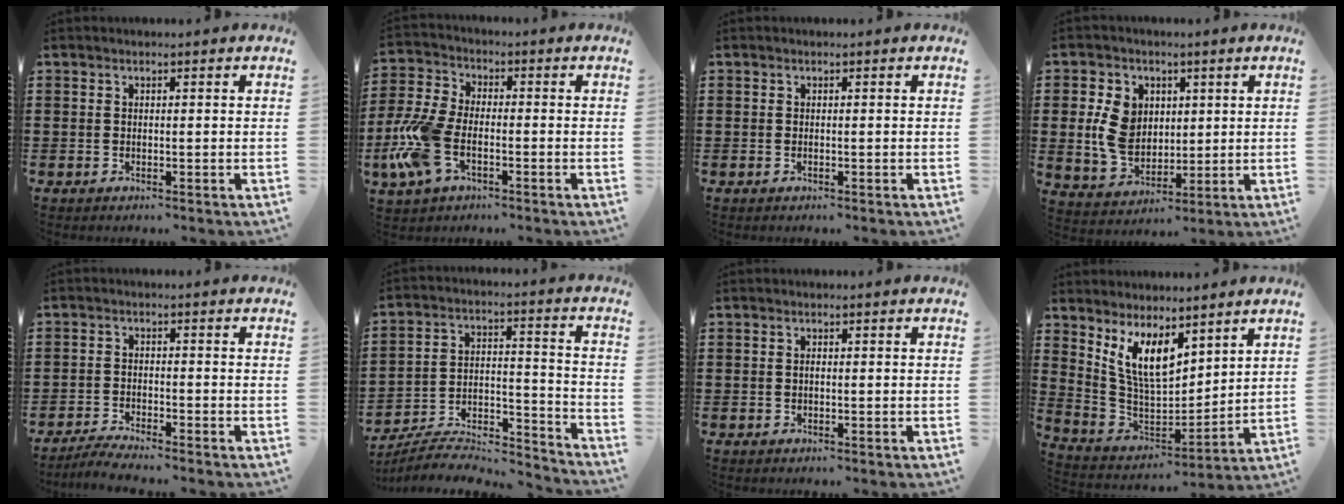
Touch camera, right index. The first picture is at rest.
{"total": 9.1, "force": [-3.5, 4.9, 6.8], "torque": [-0.176, -0.005, -0.071]}
{"total": 0.0}
{"total": 8.6, "force": [1.0, 6.9, 5.0], "torque": [-0.119, 0.005, 0.013]}
{"total": 2.9, "force": [-2.8, -0.2, 0.6], "torque": [-0.012, 0.002, -0.058]}
{"total": 7.1, "force": [-6.6, 1.6, 2.2], "torque": [-0.041, 0.002, -0.132]}
{"total": 0.5, "force": [-0.2, 0.1, 0.5], "torque": [-0.013, -0.004, -0.003]}
{"total": 8.9, "force": [5.5, 3.7, 5.9], "torque": [-0.139, -0.023, 0.104]}